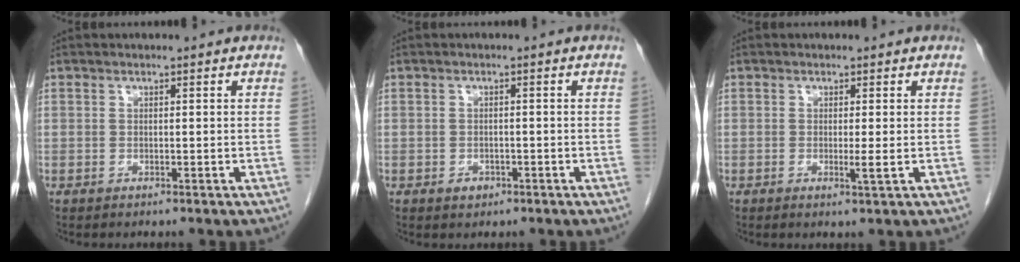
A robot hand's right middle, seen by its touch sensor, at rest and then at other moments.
{"total": 1.3, "force": [-0.7, 1.0, 0.5], "torque": [-0.010, 0.002, -0.004]}
{"total": 1.5, "force": [0.0, -0.3, 1.5], "torque": [-0.029, -0.006, 0.000]}